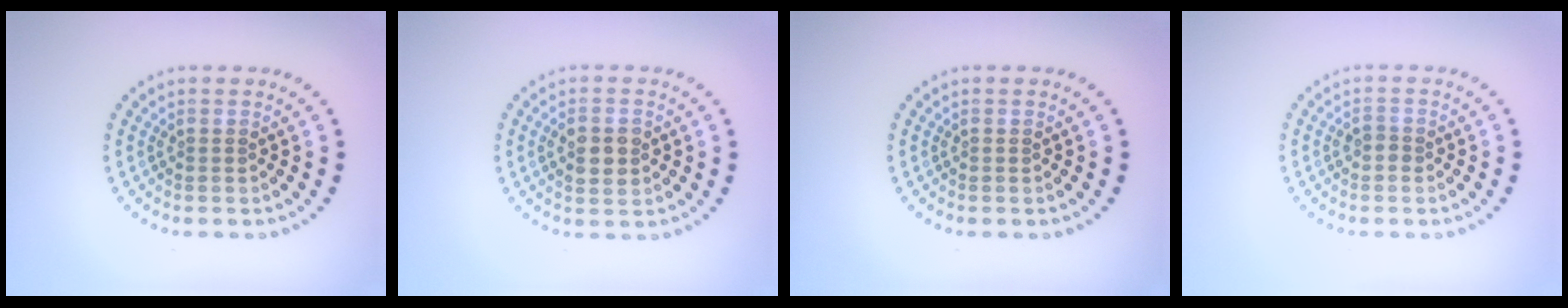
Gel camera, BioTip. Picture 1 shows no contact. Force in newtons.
{"total": 2.7, "press": 2.7, "slide": 0.1}
{"total": 0.0}
{"total": 1.0, "press": 0.9, "slide": 0.4}